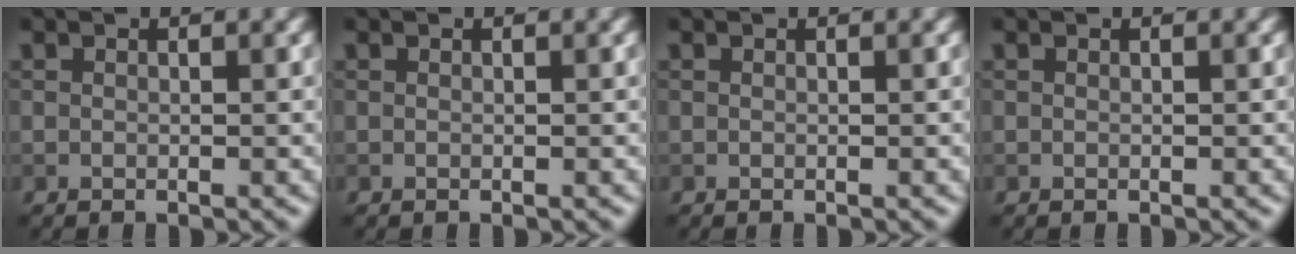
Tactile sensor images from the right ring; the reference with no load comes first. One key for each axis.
{"total": 0.0}
{"total": 0.0}
{"total": 0.0}